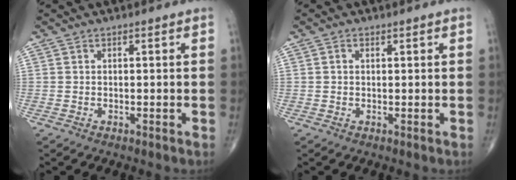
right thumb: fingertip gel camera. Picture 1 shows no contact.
{"total": 0.8, "force": [0.3, 0.7, 0.4], "torque": [-0.007, 0.001, 0.004]}